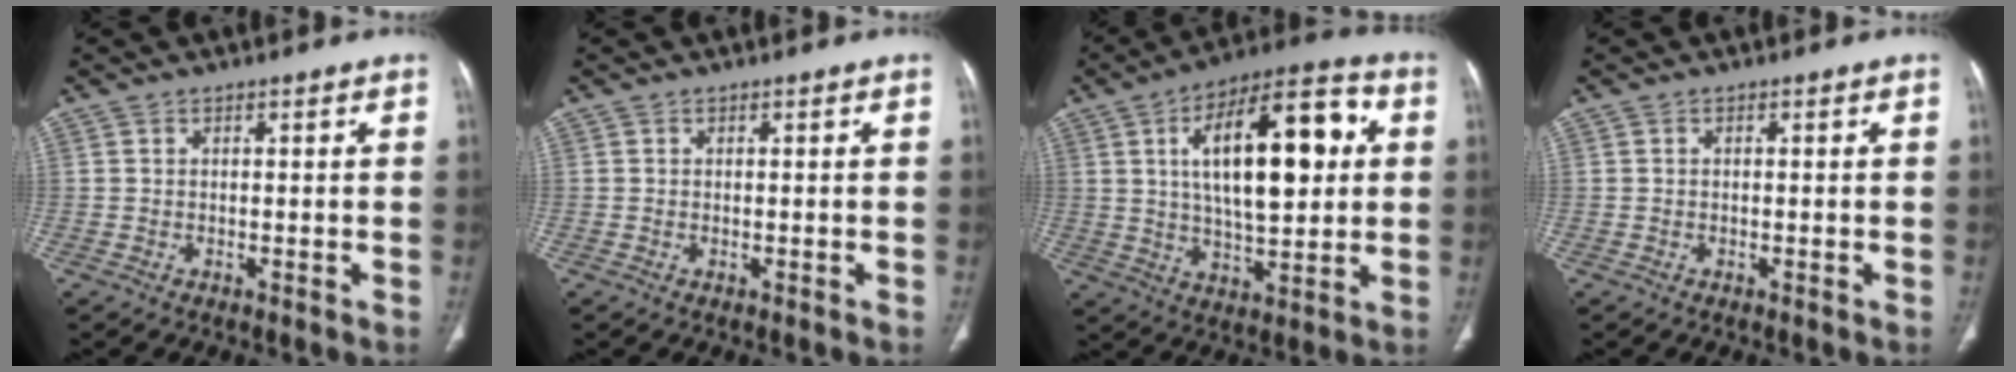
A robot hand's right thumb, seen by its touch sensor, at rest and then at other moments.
{"total": 0.0}
{"total": 21.4, "force": [4.5, 9.1, 18.8], "torque": [-0.273, 0.012, 0.066]}
{"total": 0.0}